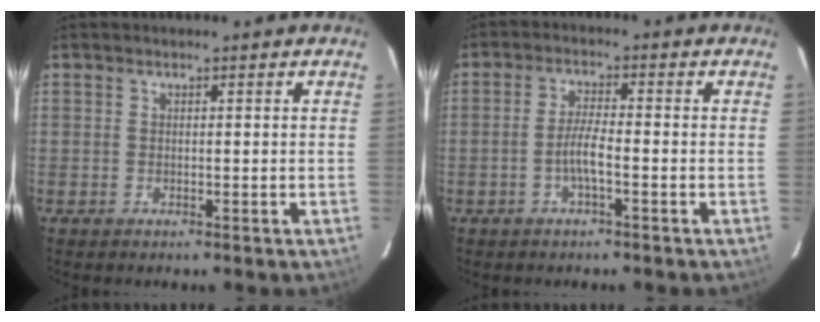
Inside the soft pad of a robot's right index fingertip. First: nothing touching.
{"total": 4.0, "force": [-1.7, 0.4, 3.6], "torque": [-0.073, 0.001, -0.032]}